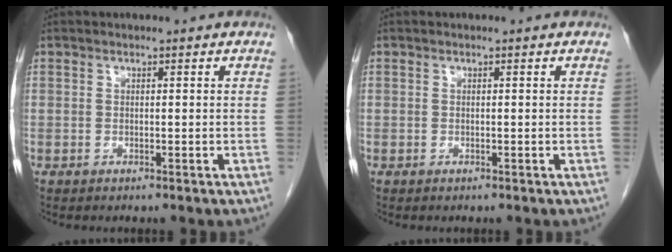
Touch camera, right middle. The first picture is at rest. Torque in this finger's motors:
{"motor_torque": [0.66, -0.74, 0.26, 0.02]}